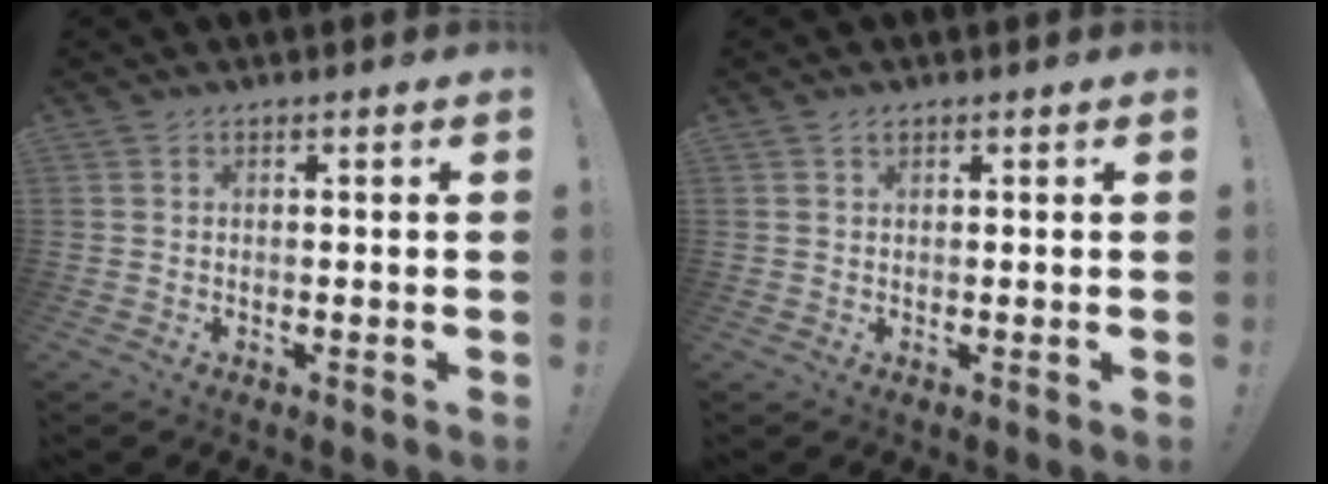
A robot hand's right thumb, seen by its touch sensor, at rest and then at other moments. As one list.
[{"total": 0.9, "force": [0.7, 0.4, 0.4], "torque": [-0.008, 0.001, 0.012]}]